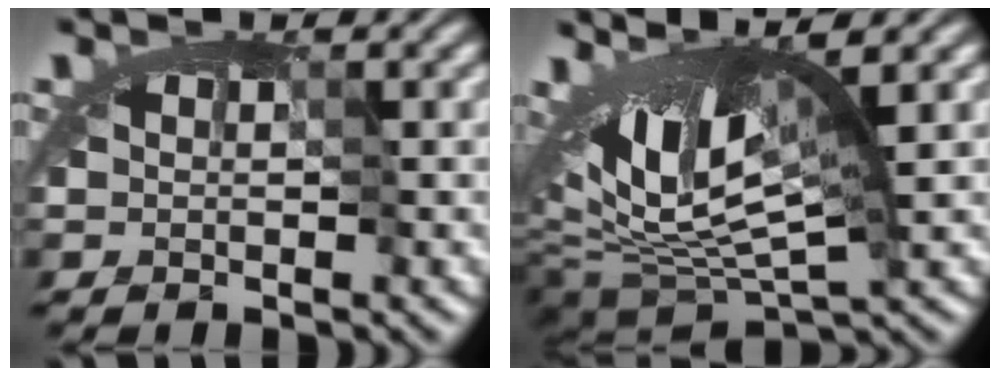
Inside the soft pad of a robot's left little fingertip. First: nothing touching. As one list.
[{"total": 10.4, "force": [1.3, 4.1, 9.5], "torque": [-0.158, -0.003, 0.028]}]